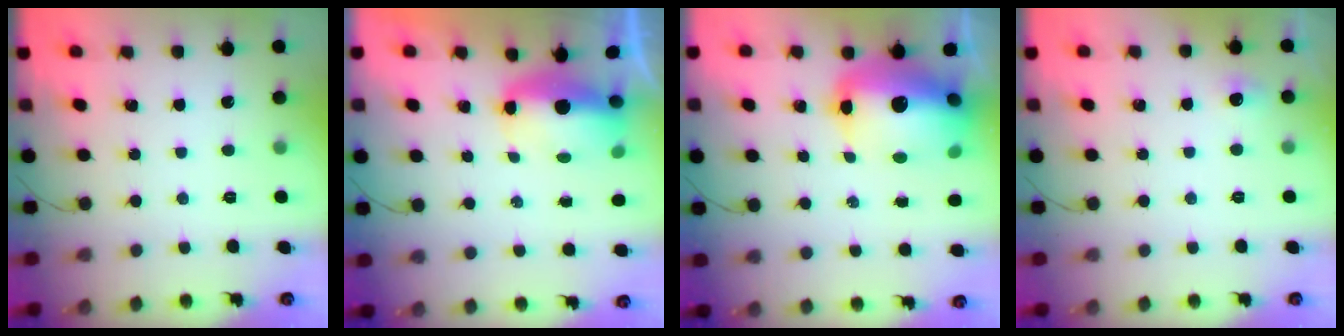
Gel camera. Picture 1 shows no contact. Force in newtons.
{"total": 6.4, "press": 6.4, "slide": 0.6}
{"total": 17.4, "press": 16.9, "slide": 4.3}
{"total": 4.0, "press": 3.7, "slide": 1.6}